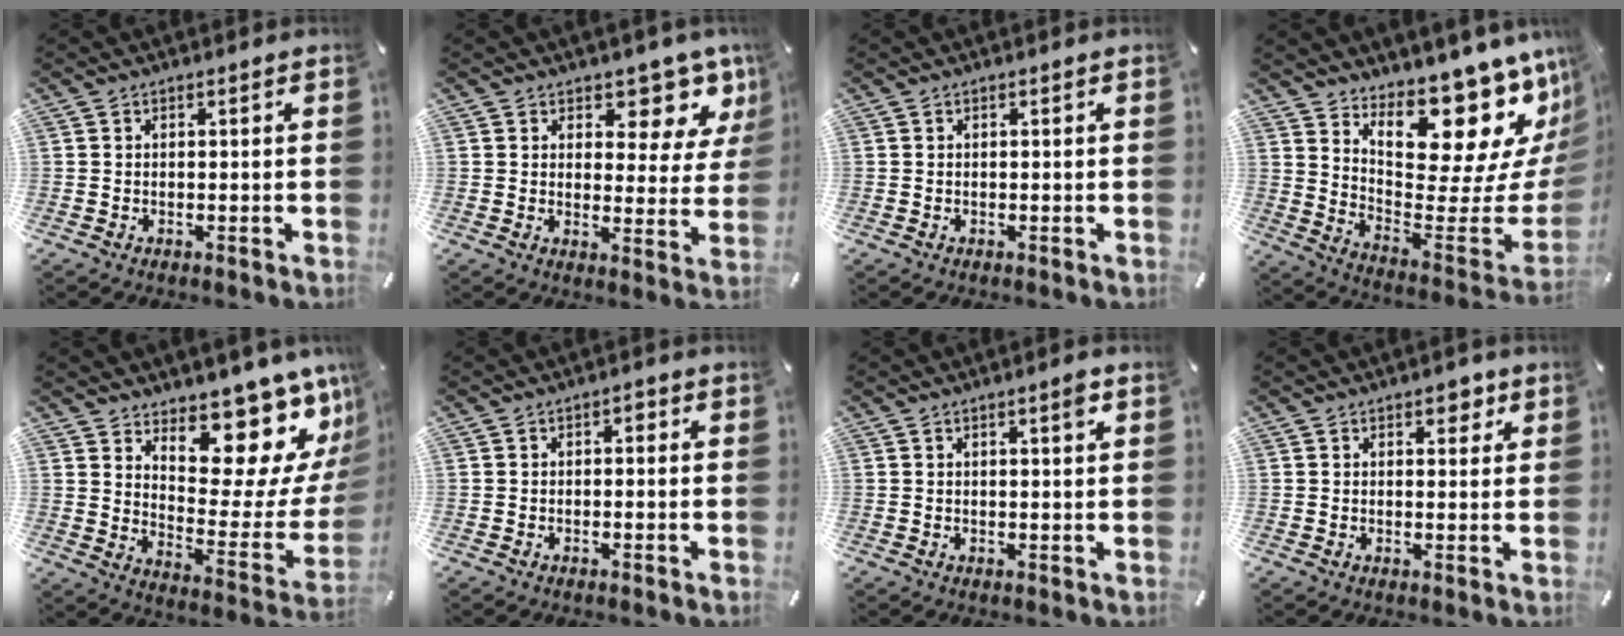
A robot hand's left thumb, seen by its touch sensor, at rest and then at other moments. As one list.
[{"total": 9.8, "force": [7.1, 4.8, 4.8], "torque": [-0.050, -0.063, 0.119]}, {"total": 0.0}, {"total": 19.8, "force": [15.0, 7.8, 10.2], "torque": [-0.103, -0.131, 0.244]}, {"total": 15.7, "force": [13.0, 6.2, 6.3], "torque": [-0.065, -0.124, 0.215]}, {"total": 1.1, "force": [-0.5, 0.8, 0.6], "torque": [-0.013, 0.007, -0.013]}, {"total": 2.4, "force": [1.1, 0.5, 2.1], "torque": [-0.035, 0.000, 0.016]}, {"total": 3.2, "force": [1.8, 2.1, 1.7], "torque": [-0.006, -0.006, 0.023]}]